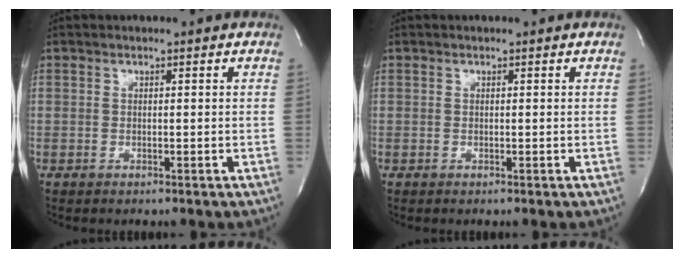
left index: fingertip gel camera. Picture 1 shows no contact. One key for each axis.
{"total": 0.0}